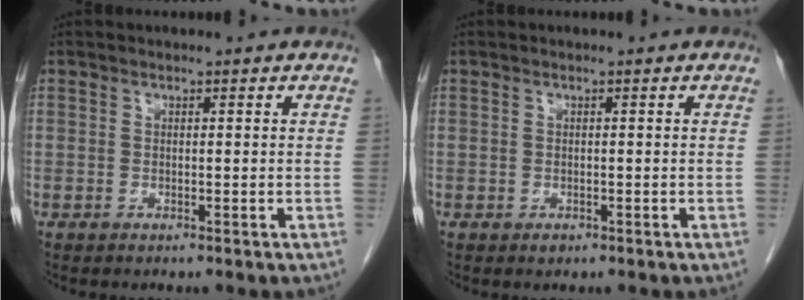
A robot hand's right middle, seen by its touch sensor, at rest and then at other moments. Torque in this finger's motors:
{"motor_torque": [-0.09, -0.01, 0.06, 0.02]}